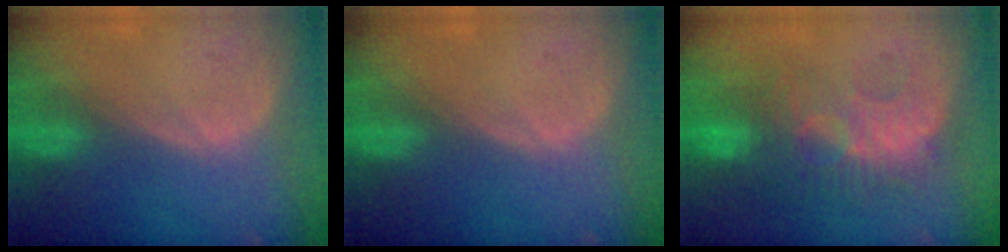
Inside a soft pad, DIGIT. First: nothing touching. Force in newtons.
{"total": 0.0}
{"total": 9.3, "press": 8.9, "slide": 2.8}